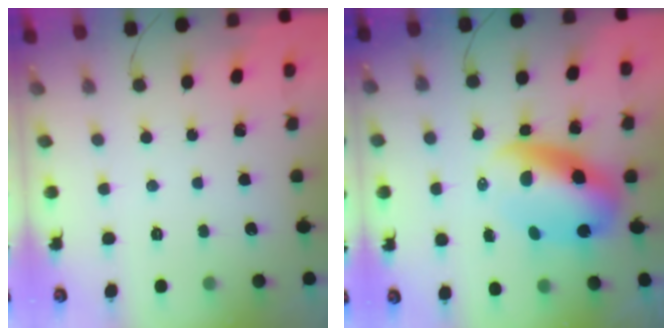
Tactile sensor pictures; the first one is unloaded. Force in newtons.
{"total": 11.1, "press": 10.7, "slide": 2.6}